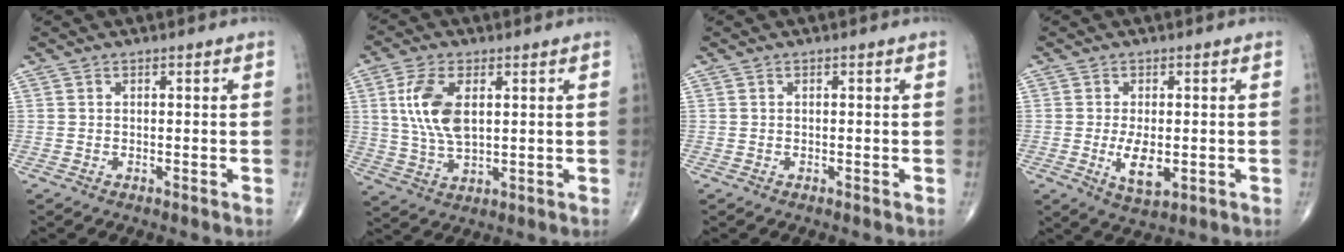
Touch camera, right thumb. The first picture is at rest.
{"total": 10.3, "force": [2.4, 5.3, 8.6], "torque": [-0.177, -0.008, 0.050]}
{"total": 0.0}
{"total": 6.1, "force": [-1.0, 2.9, 5.2], "torque": [-0.090, -0.012, -0.011]}